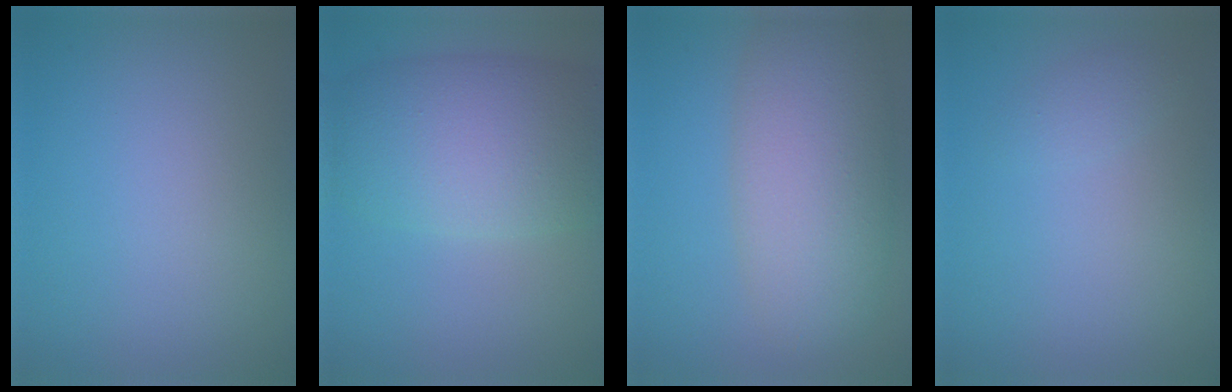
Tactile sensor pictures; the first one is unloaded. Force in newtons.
{"total": 9.3, "press": 9.3, "slide": 0.5}
{"total": 7.7, "press": 7.6, "slide": 0.4}
{"total": 1.1, "press": 1.1, "slide": 0.1}